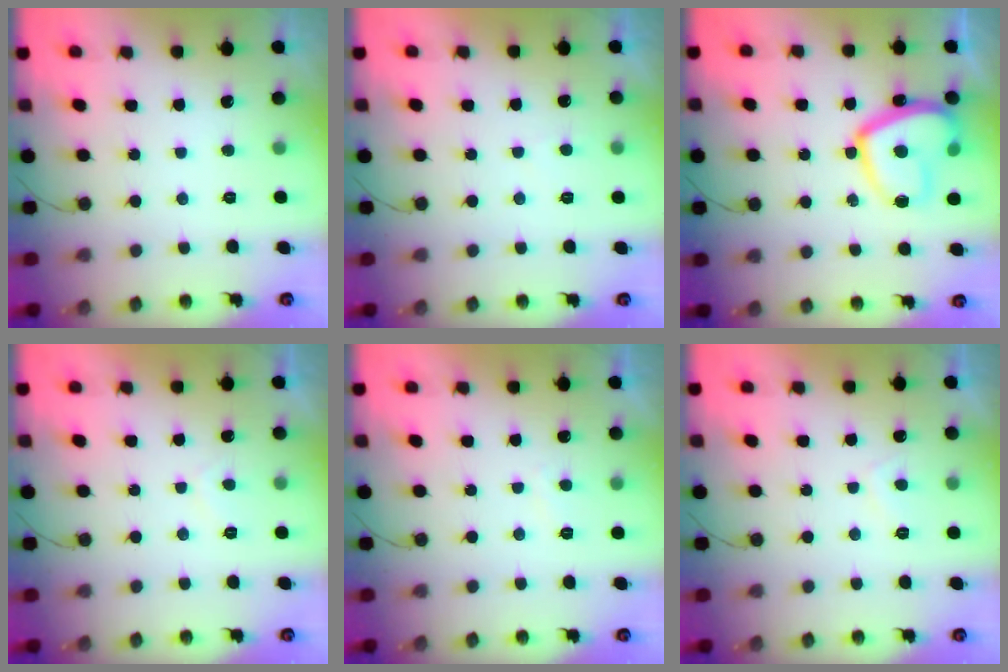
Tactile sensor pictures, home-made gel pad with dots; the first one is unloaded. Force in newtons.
{"total": 1.7, "press": 1.6, "slide": 0.5}
{"total": 16.3, "press": 16.2, "slide": 1.6}
{"total": 1.7, "press": 1.6, "slide": 0.7}
{"total": 0.8, "press": 0.6, "slide": 0.5}
{"total": 2.3, "press": 2.3, "slide": 0.5}